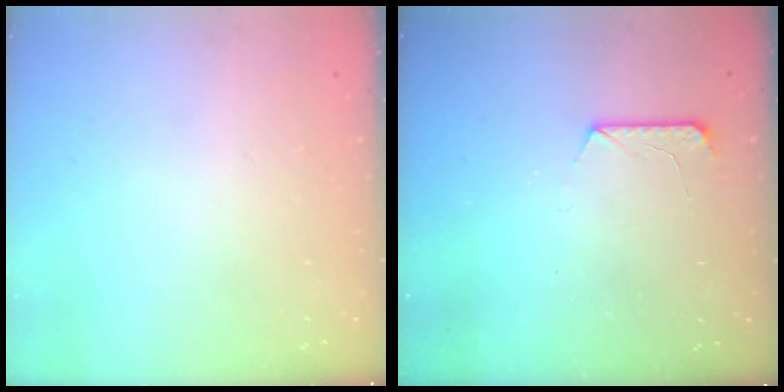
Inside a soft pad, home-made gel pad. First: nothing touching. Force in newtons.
{"total": 7.3, "press": 7.3, "slide": 0.7}